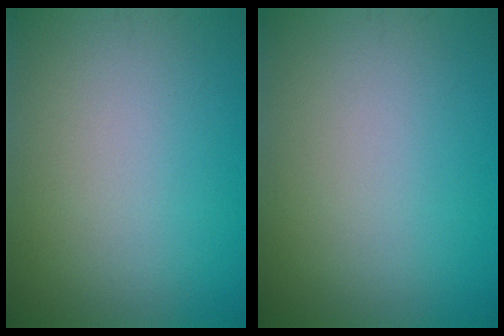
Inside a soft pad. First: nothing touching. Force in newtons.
{"total": 0.0}